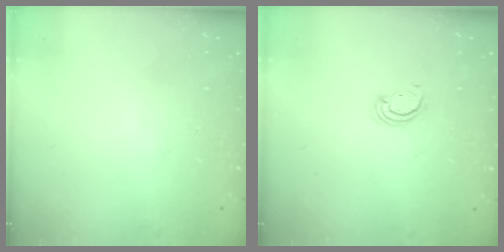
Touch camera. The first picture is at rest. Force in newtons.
{"total": 2.6, "press": 2.6, "slide": 0.2}